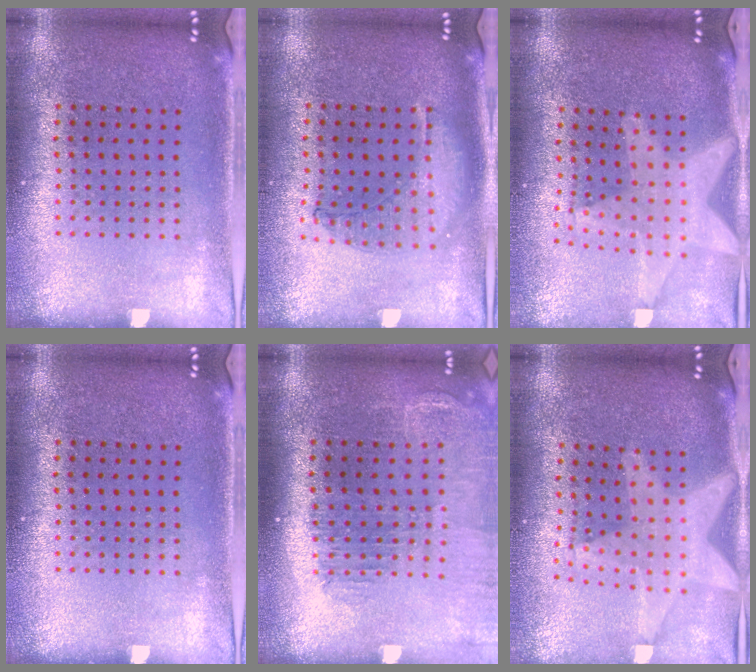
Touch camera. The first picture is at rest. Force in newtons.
{"total": 0.9, "press": 0.9, "slide": 0.2}
{"total": 2.1, "press": 1.7, "slide": 1.1}
{"total": 0.0}
{"total": 1.5, "press": 1.5, "slide": 0.0}
{"total": 2.1, "press": 1.7, "slide": 1.1}